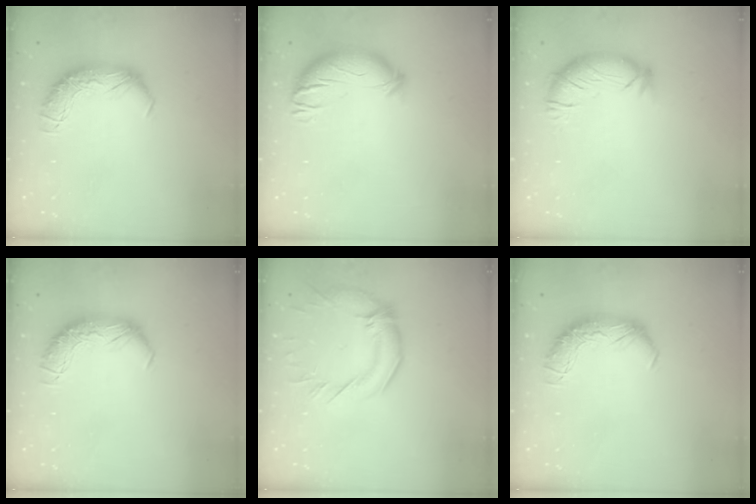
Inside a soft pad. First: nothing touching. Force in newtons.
{"total": 3.7, "press": 2.9, "slide": 2.3}
{"total": 2.9, "press": 2.0, "slide": 2.2}
{"total": 0.0}
{"total": 2.3, "press": 0.9, "slide": 2.1}
{"total": 0.0}